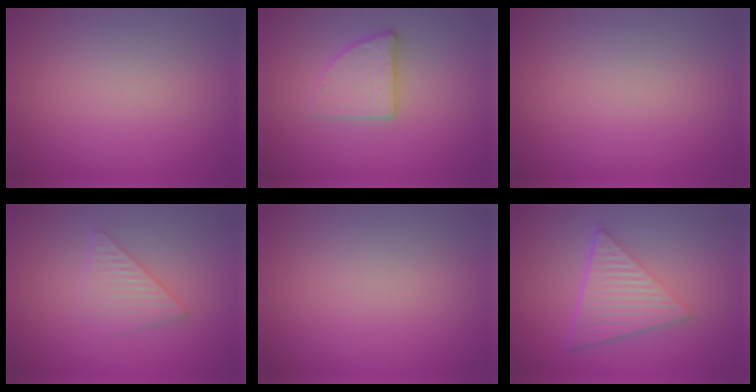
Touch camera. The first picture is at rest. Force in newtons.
{"total": 2.8, "press": 2.7, "slide": 0.9}
{"total": 0.0}
{"total": 2.6, "press": 2.6, "slide": 0.3}
{"total": 0.0}
{"total": 6.8, "press": 4.5, "slide": 5.0}